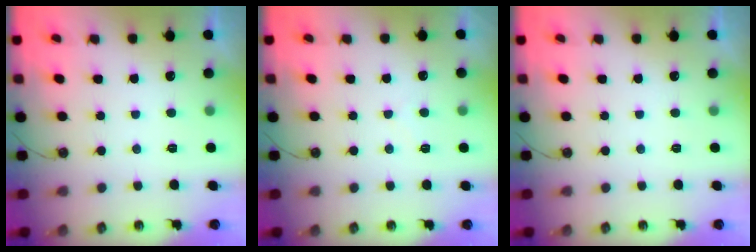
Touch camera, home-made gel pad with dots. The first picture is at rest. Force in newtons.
{"total": 3.1, "press": 3.1, "slide": 0.5}
{"total": 0.0}